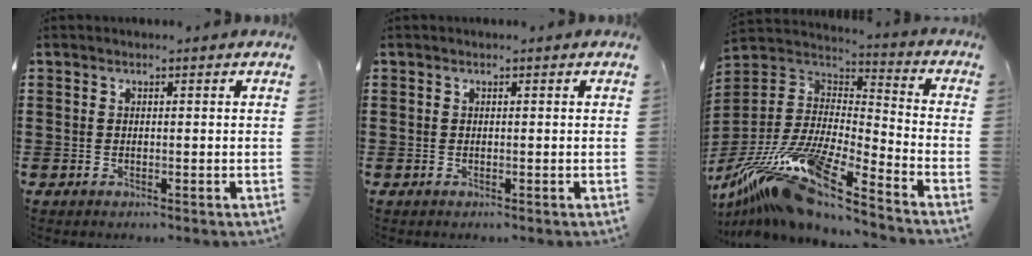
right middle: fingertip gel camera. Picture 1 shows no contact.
{"total": 0.0}
{"total": 16.7, "force": [-13.1, 1.6, 10.2], "torque": [-0.227, 0.009, -0.253]}